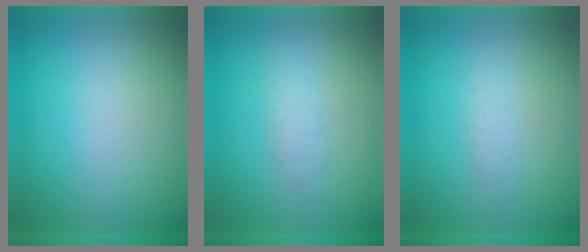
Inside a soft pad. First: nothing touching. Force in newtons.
{"total": 1.9}
{"total": 1.4}